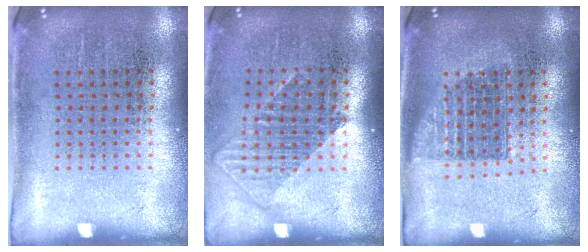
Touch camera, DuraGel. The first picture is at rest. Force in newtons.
{"total": 1.3, "press": 1.1, "slide": 0.7}
{"total": 1.4, "press": 1.2, "slide": 0.8}